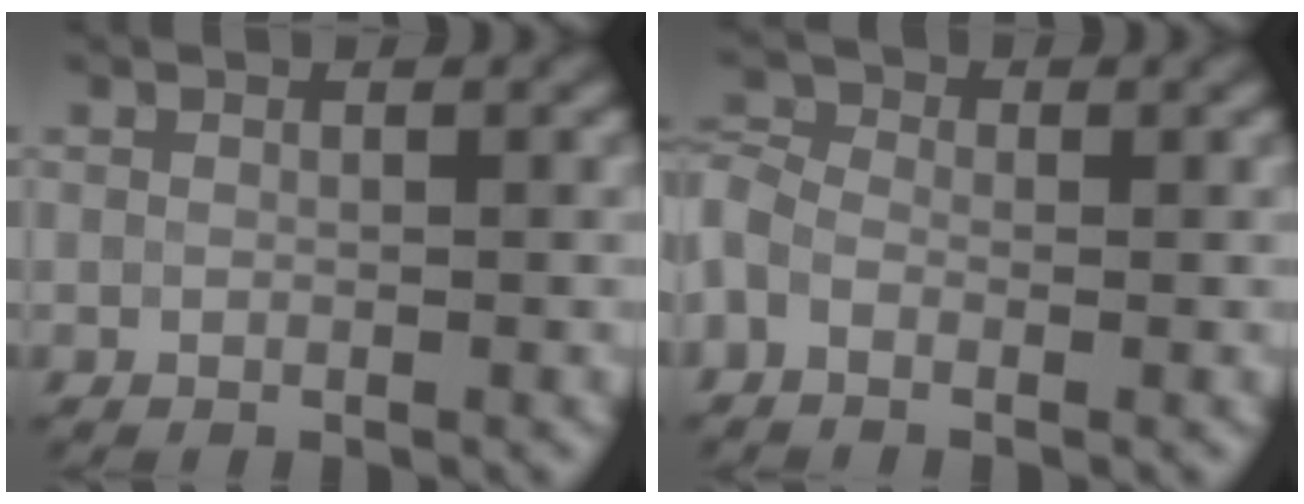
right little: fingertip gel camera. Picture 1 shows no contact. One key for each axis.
{"total": 2.5, "fx": -0.9, "fy": 1.6, "fz": 1.7, "tx": -0.025, "ty": 0.011, "tz": -0.027}